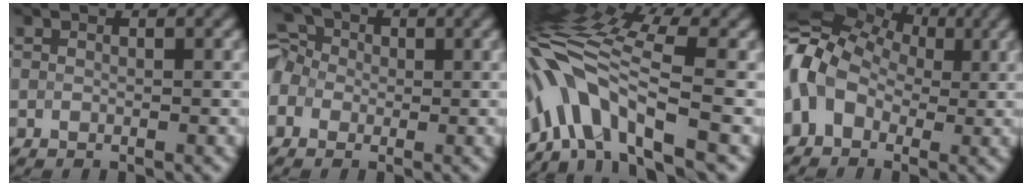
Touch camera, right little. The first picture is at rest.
{"total": 7.4, "force": [0.8, 6.3, 3.8], "torque": [-0.080, 0.038, -0.037]}
{"total": 9.6, "force": [-4.1, 3.6, 7.8], "torque": [-0.143, 0.021, -0.089]}
{"total": 8.7, "force": [-0.2, 6.6, 5.6], "torque": [-0.108, 0.023, -0.026]}